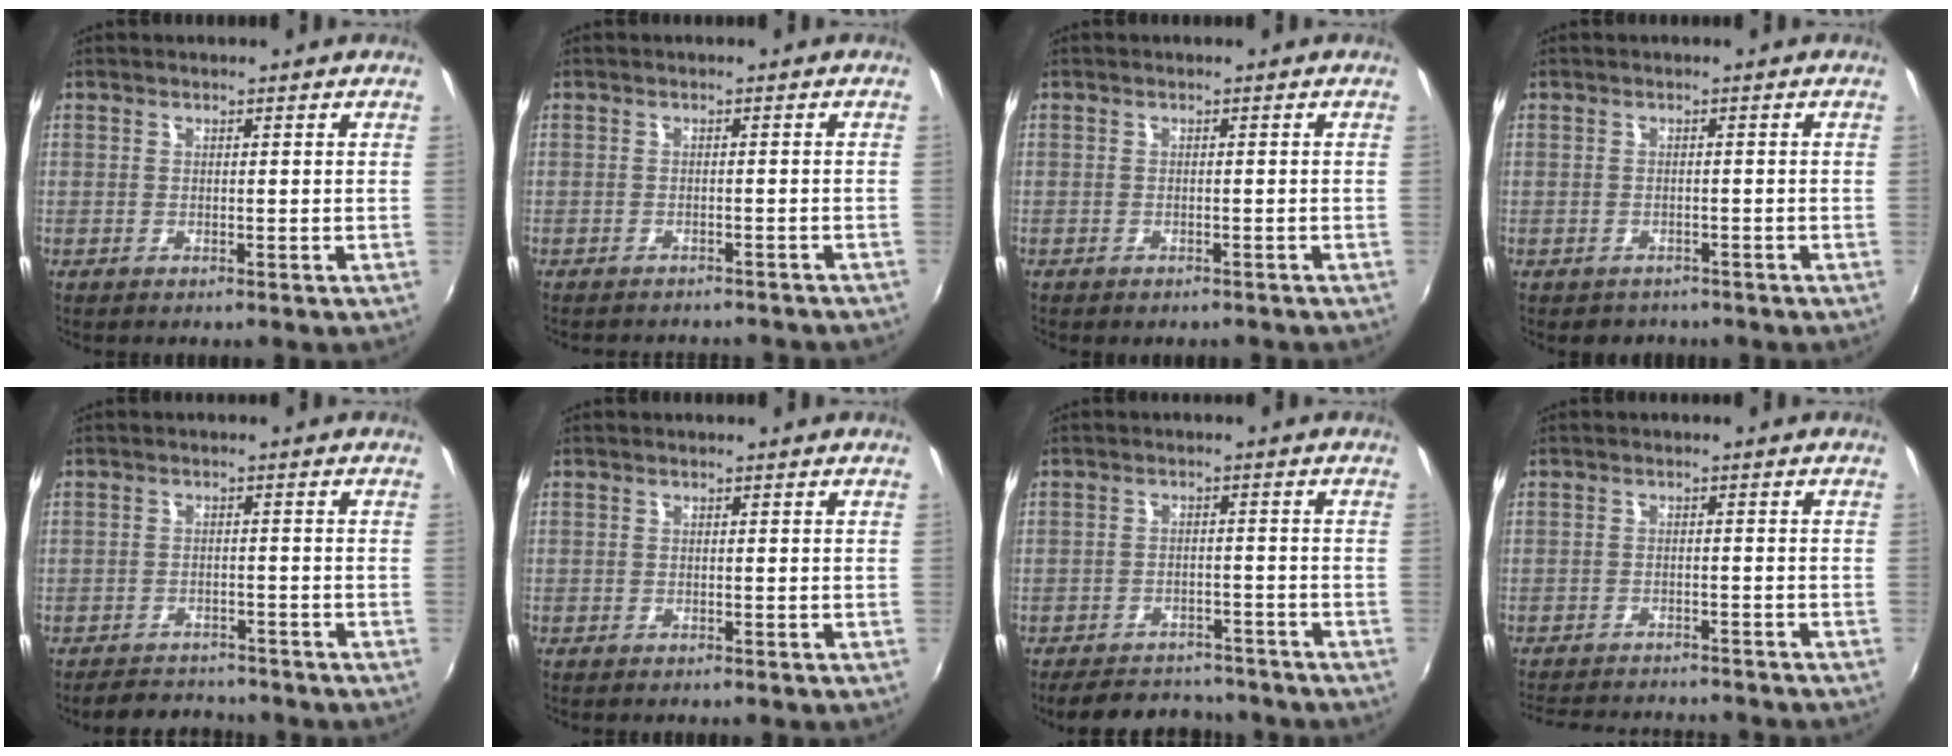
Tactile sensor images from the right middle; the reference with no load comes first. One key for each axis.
{"total": 9.0, "fx": -8.0, "fy": 2.5, "fz": 3.3, "tx": -0.073, "ty": -0.015, "tz": -0.100}
{"total": 1.9, "fx": -1.6, "fy": 0.8, "fz": 0.6, "tx": -0.015, "ty": -0.010, "tz": -0.021}
{"total": 2.5, "fx": -1.9, "fy": 1.7, "fz": 0.2, "tx": -0.012, "ty": -0.005, "tz": -0.025}
{"total": 6.7, "fx": -6.1, "fy": 2.4, "fz": 1.2, "tx": -0.041, "ty": 0.007, "tz": -0.088}
{"total": 0.6, "fx": -0.5, "fy": 0.4, "fz": 0.0, "tx": -0.002, "ty": 0.002, "tz": -0.008}
{"total": 11.9, "fx": -10.3, "fy": 4.7, "fz": 3.7, "tx": -0.092, "ty": 0.011, "tz": -0.136}
{"total": 12.6, "fx": -11.4, "fy": 2.8, "fz": 4.7, "tx": -0.107, "ty": -0.013, "tz": -0.162}